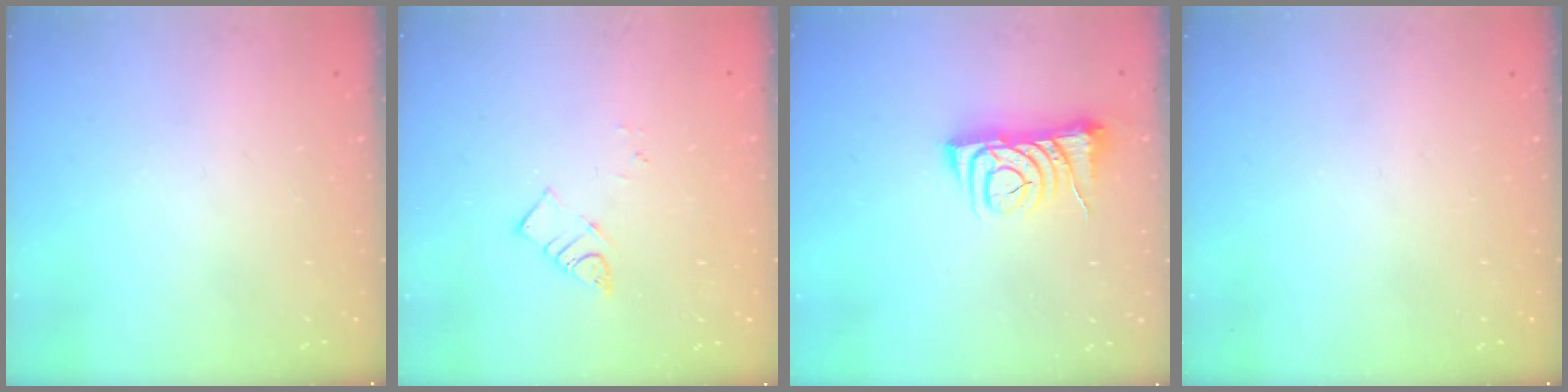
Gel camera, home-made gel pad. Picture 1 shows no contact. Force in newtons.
{"total": 3.4, "press": 3.4, "slide": 0.2}
{"total": 7.1, "press": 7.1, "slide": 1.0}
{"total": 0.0}